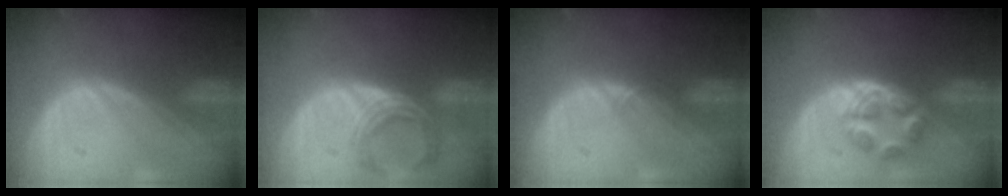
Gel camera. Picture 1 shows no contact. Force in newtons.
{"total": 5.4, "press": 5.4, "slide": 0.2}
{"total": 0.8, "press": 0.7, "slide": 0.4}
{"total": 6.2, "press": 5.2, "slide": 3.3}